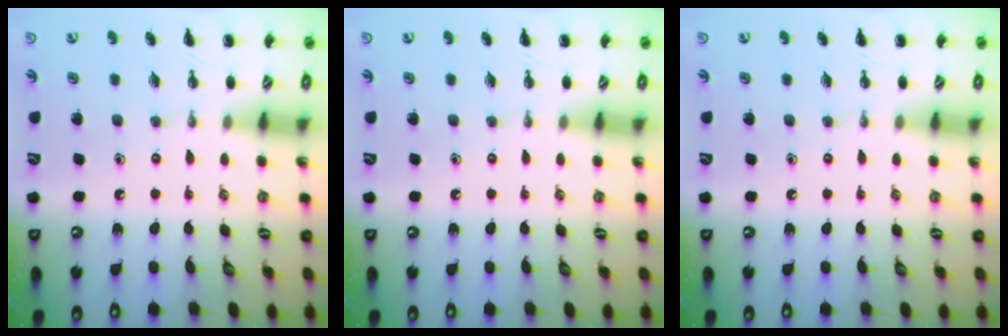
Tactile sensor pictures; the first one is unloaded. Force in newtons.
{"total": 0.0}
{"total": 0.0}